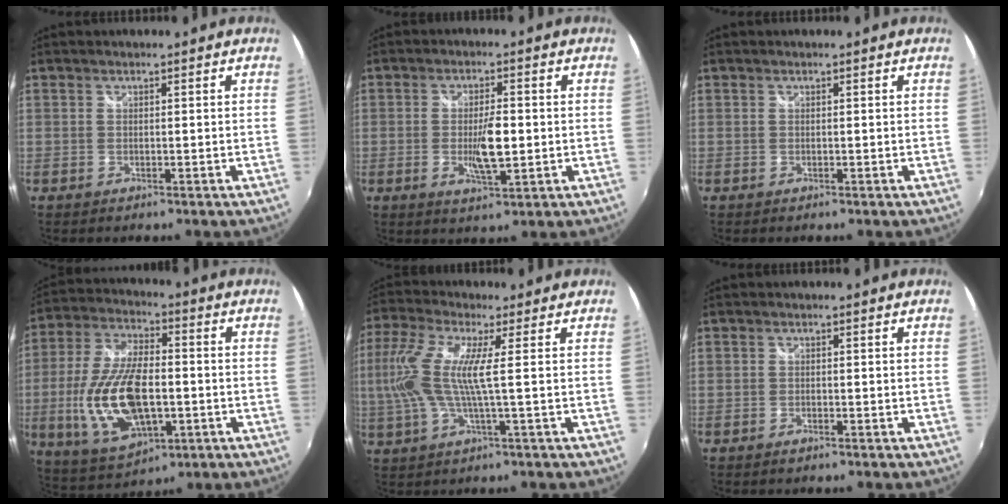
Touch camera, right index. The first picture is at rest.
{"total": 6.4, "force": [-0.8, 1.9, 6.0], "torque": [-0.108, -0.007, -0.014]}
{"total": 0.0}
{"total": 18.4, "force": [-3.2, 8.8, 15.9], "torque": [-0.334, -0.010, -0.046]}
{"total": 11.7, "force": [0.6, 0.5, 11.7], "torque": [-0.228, -0.001, 0.009]}
{"total": 0.7, "force": [-0.7, 0.3, 0.2], "torque": [-0.005, -0.003, -0.015]}